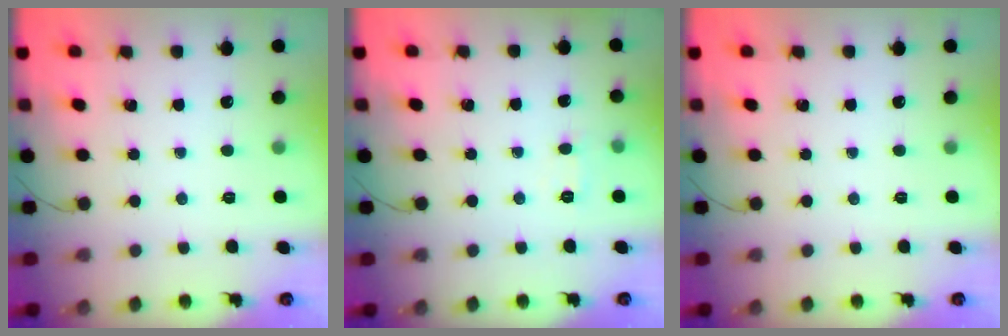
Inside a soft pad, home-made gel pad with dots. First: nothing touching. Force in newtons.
{"total": 4.5, "press": 4.4, "slide": 1.1}
{"total": 0.0}